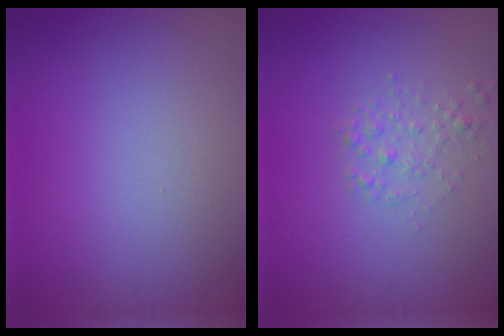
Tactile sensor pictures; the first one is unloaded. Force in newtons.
{"total": 1.4, "press": 1.4, "slide": 0.1}